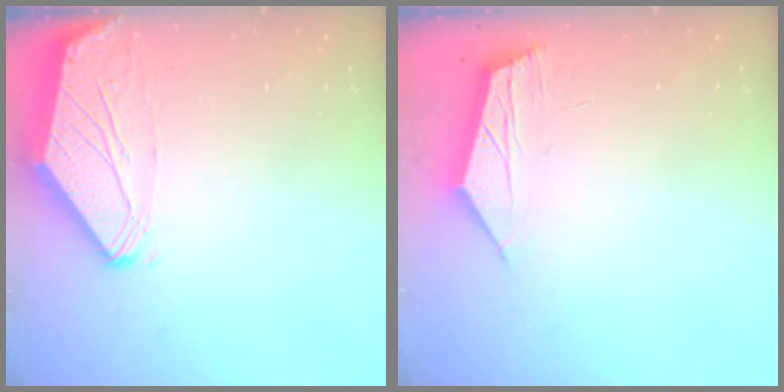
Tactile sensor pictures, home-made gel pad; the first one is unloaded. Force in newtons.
{"total": 5.3, "press": 5.3, "slide": 0.3}